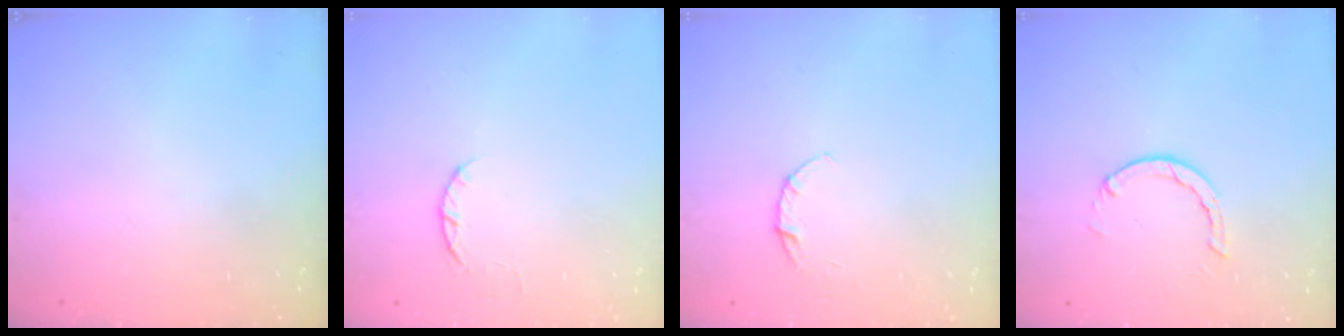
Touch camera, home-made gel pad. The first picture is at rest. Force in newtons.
{"total": 2.5, "press": 2.4, "slide": 0.4}
{"total": 3.8, "press": 3.8, "slide": 0.4}
{"total": 3.3, "press": 3.2, "slide": 0.4}